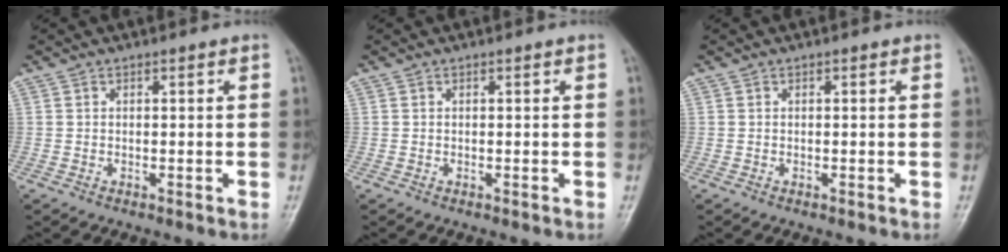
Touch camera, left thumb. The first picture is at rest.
{"total": 0.0}
{"total": 0.0}